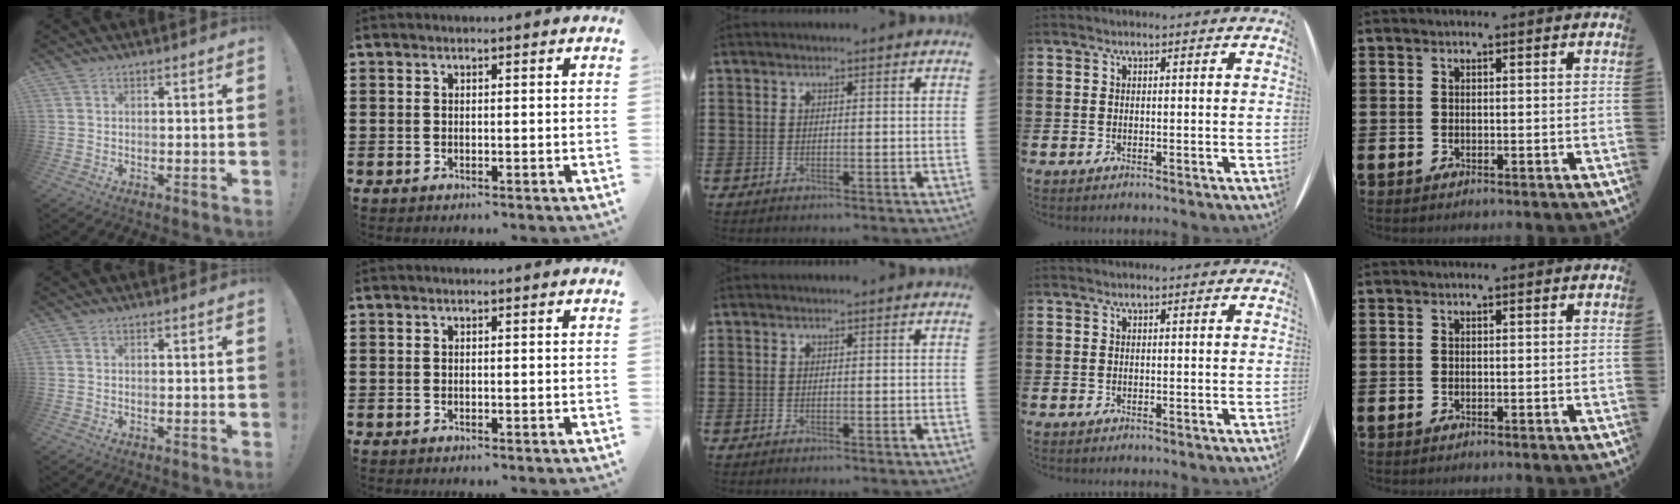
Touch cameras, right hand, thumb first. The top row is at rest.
{}